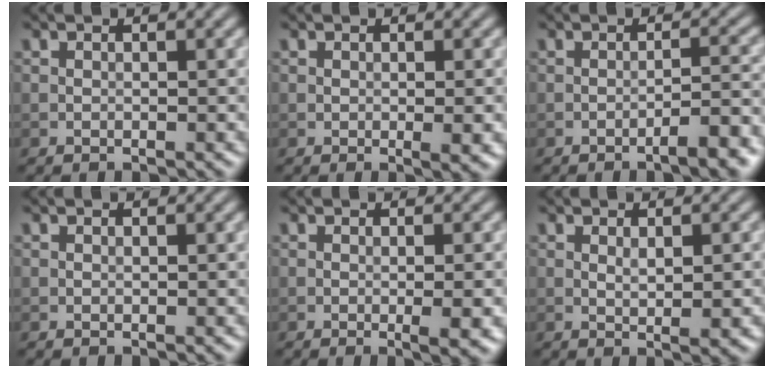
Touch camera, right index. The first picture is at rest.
{"total": 1.7, "force": [-0.2, 0.3, 1.7], "torque": [-0.021, -0.006, -0.002]}
{"total": 3.8, "force": [-2.2, 0.7, 3.0], "torque": [-0.035, 0.015, -0.040]}
{"total": 0.0}
{"total": 3.2, "force": [-0.6, 0.7, 3.1], "torque": [-0.041, -0.002, -0.009]}
{"total": 2.0, "force": [0.1, 0.5, 1.9], "torque": [-0.035, -0.002, 0.003]}